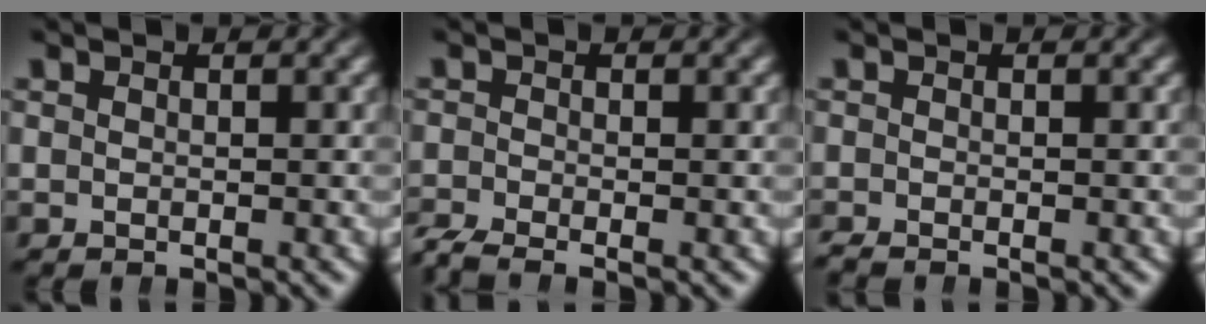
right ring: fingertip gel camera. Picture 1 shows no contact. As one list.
[{"total": 2.8, "force": [-2.3, 1.2, 1.1], "torque": [-0.018, -0.008, -0.037]}, {"total": 1.1, "force": [-0.9, 0.5, 0.3], "torque": [-0.004, -0.004, -0.017]}]